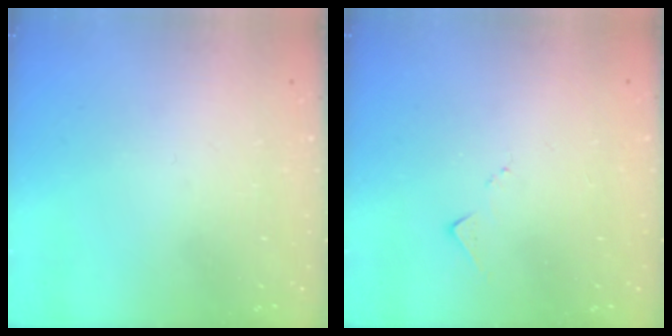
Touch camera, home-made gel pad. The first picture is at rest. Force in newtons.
{"total": 6.6, "press": 6.6, "slide": 0.2}